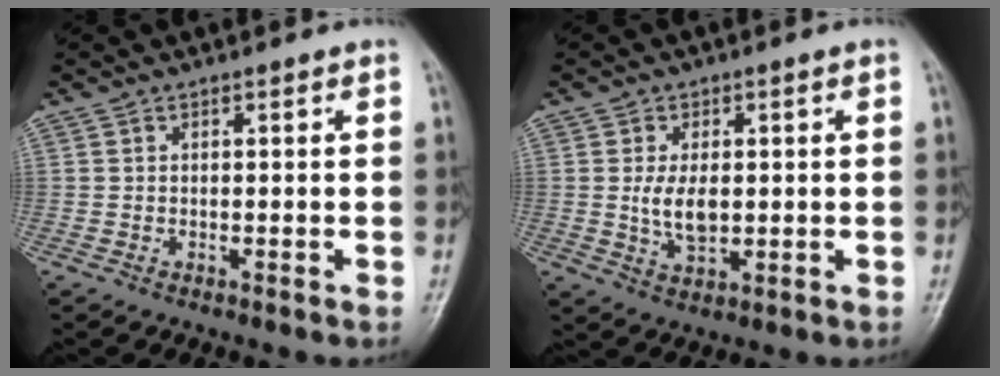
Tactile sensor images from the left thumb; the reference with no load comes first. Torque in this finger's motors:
{"motor_torque": [0.53, 0.58, 0.53, -0.14, 0.07]}